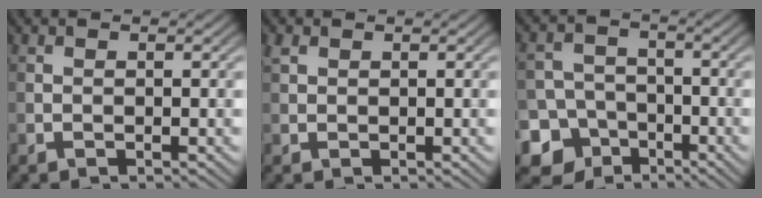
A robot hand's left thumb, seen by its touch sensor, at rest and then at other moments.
{"total": 1.2, "force": [0.8, 0.8, 0.5], "torque": [-0.012, 0.004, 0.016]}
{"total": 9.4, "force": [-5.1, 7.6, 2.0], "torque": [-0.051, -0.025, -0.112]}